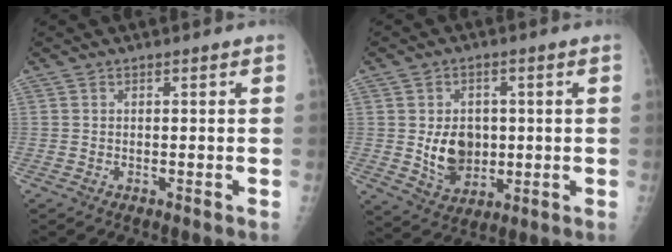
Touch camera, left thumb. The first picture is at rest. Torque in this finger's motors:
{"motor_torque": [0.91, 1.10, 0.66, -0.31, 0.10]}